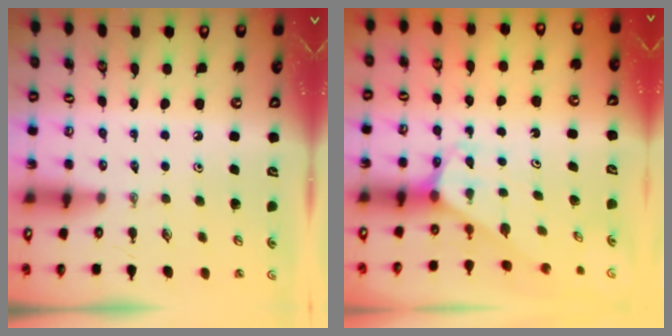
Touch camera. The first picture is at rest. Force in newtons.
{"total": 2.4, "press": 2.4, "slide": 0.2}